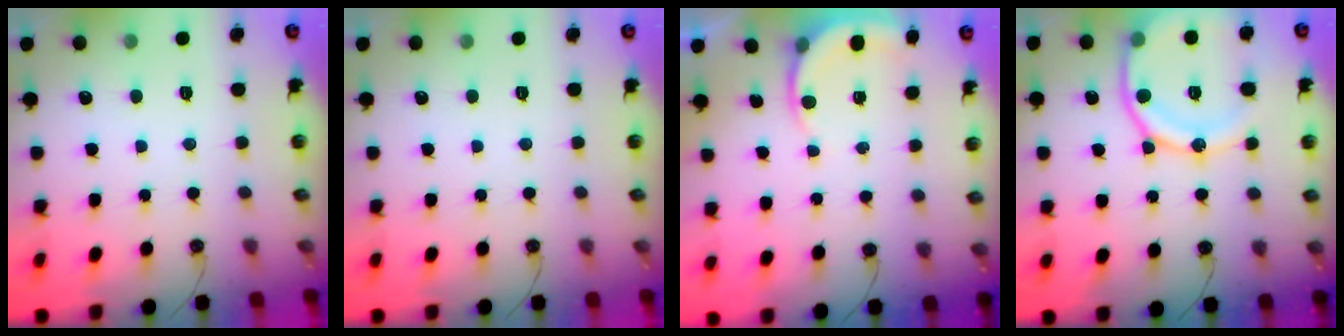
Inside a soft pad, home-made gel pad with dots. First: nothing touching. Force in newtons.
{"total": 0.0}
{"total": 5.5, "press": 5.5, "slide": 0.2}
{"total": 15.7, "press": 15.6, "slide": 1.4}